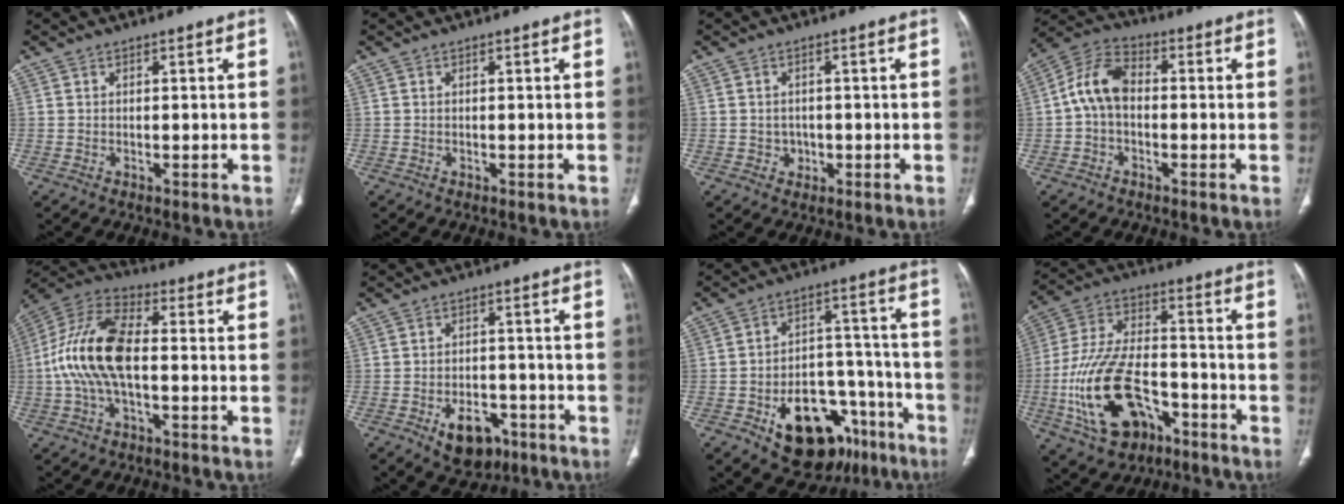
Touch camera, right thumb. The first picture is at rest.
{"total": 0.0}
{"total": 2.2, "force": [-0.5, 2.1, 0.6], "torque": [0.003, 0.006, -0.005]}
{"total": 8.8, "force": [-0.4, 5.9, 6.5], "torque": [-0.117, 0.028, -0.021]}
{"total": 15.2, "force": [-1.1, 7.4, 13.3], "torque": [-0.279, 0.036, -0.027]}
{"total": 8.6, "force": [-4.4, 5.6, 4.9], "torque": [-0.052, 0.028, -0.058]}
{"total": 20.7, "force": [-11.5, 12.2, 12.2], "torque": [-0.129, 0.092, -0.162]}
{"total": 19.2, "force": [-7.8, 11.3, 13.4], "torque": [-0.253, 0.045, -0.130]}